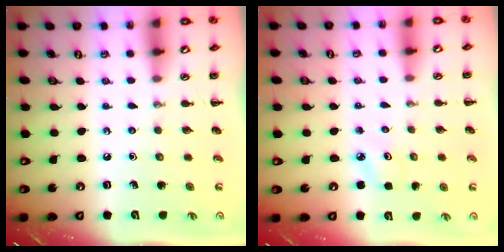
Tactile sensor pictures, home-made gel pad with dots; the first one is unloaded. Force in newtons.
{"total": 2.4, "press": 2.3, "slide": 0.6}